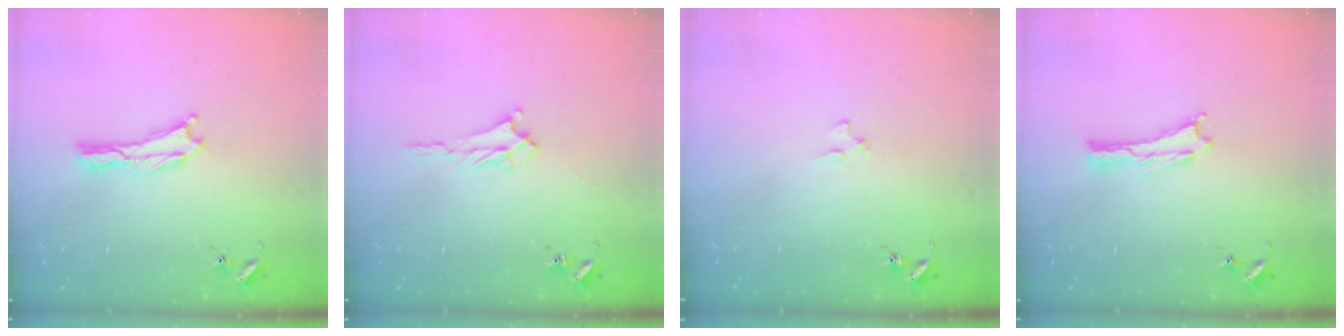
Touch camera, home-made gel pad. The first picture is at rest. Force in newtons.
{"total": 2.4, "press": 2.4, "slide": 0.4}
{"total": 1.9, "press": 1.9, "slide": 0.2}
{"total": 0.0}